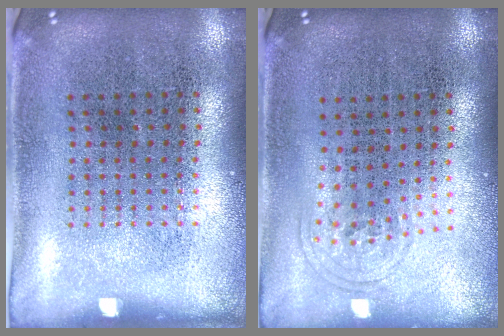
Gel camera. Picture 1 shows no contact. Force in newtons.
{"total": 0.9, "press": 0.7, "slide": 0.6}